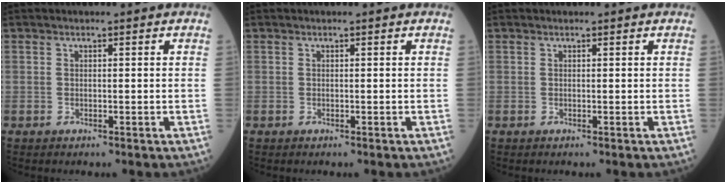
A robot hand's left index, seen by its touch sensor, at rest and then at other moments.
{"total": 0.0}
{"total": 0.5, "force": [0.5, 0.0, 0.1], "torque": [-0.005, 0.003, 0.009]}